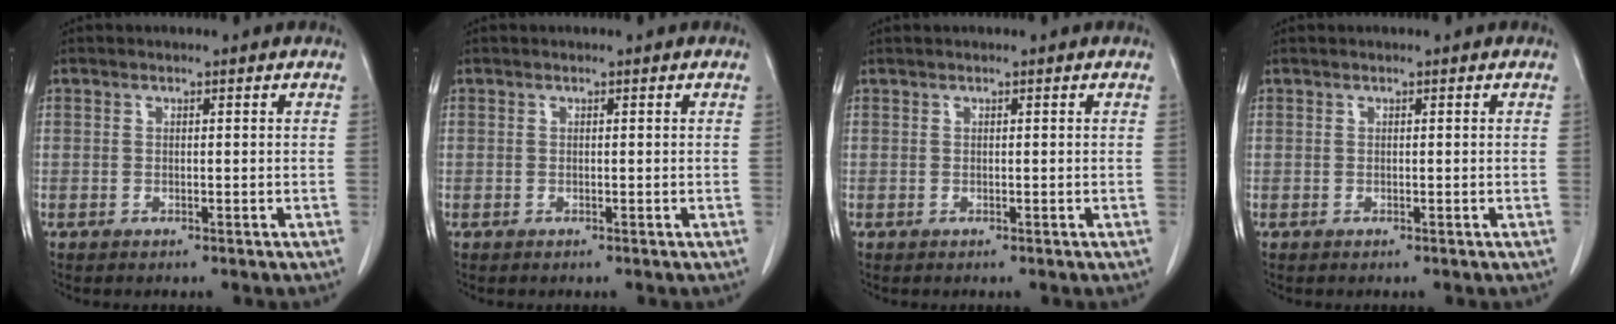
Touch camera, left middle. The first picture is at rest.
{"total": 0.0}
{"total": 0.0}
{"total": 0.0}